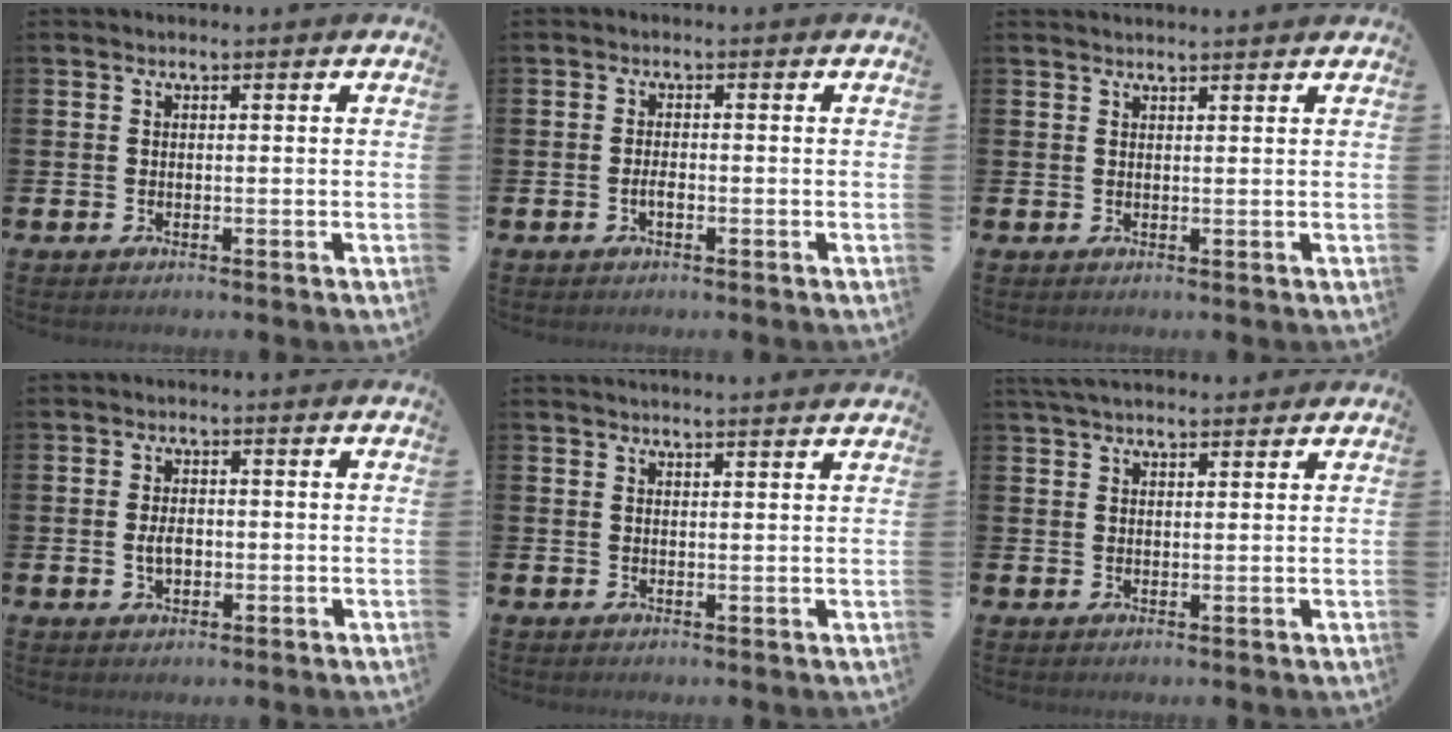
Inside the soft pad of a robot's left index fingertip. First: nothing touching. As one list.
[{"total": 1.4, "force": [-0.5, 0.6, 1.2], "torque": [-0.021, 0.000, -0.012]}, {"total": 1.5, "force": [1.5, 0.0, 0.1], "torque": [0.007, -0.007, 0.025]}, {"total": 2.7, "force": [-0.2, 1.7, 2.1], "torque": [-0.030, 0.001, -0.007]}, {"total": 2.2, "force": [2.2, -0.3, -0.1], "torque": [0.000, -0.011, 0.040]}, {"total": 3.5, "force": [3.2, 0.8, 1.2], "torque": [-0.030, -0.008, 0.060]}]